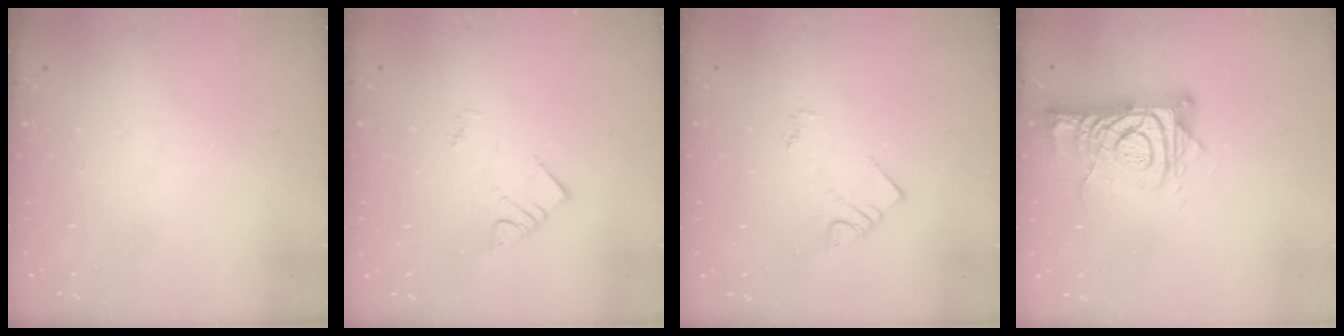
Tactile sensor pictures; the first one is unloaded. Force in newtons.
{"total": 3.5, "press": 3.5, "slide": 0.4}
{"total": 4.2, "press": 4.2, "slide": 0.5}
{"total": 13.3, "press": 13.3, "slide": 1.1}